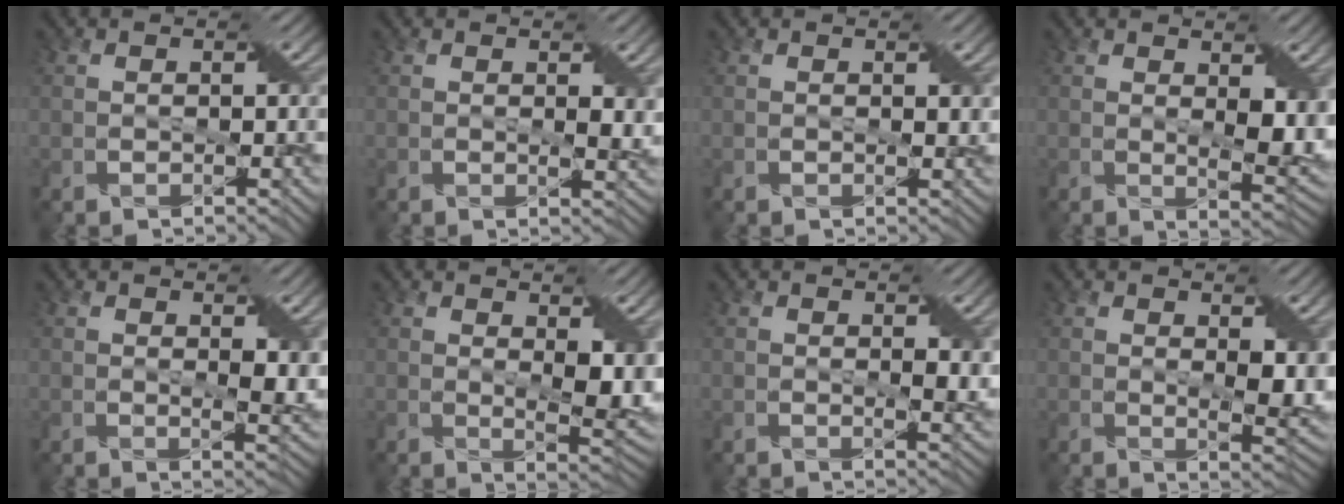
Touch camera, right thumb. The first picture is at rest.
{"total": 2.2, "force": [0.7, 0.8, 2.0], "torque": [-0.033, -0.005, 0.014]}
{"total": 0.8, "force": [0.4, 0.2, 0.7], "torque": [-0.008, -0.002, 0.006]}
{"total": 5.7, "force": [1.1, 2.5, 5.0], "torque": [-0.086, -0.012, 0.026]}
{"total": 3.7, "force": [1.0, 1.4, 3.2], "torque": [-0.055, -0.005, 0.020]}
{"total": 6.3, "force": [1.3, 2.8, 5.5], "torque": [-0.093, -0.011, 0.029]}
{"total": 2.5, "force": [0.8, 0.9, 2.3], "torque": [-0.039, -0.004, 0.016]}
{"total": 5.0, "force": [1.1, 2.1, 4.3], "torque": [-0.074, -0.012, 0.024]}